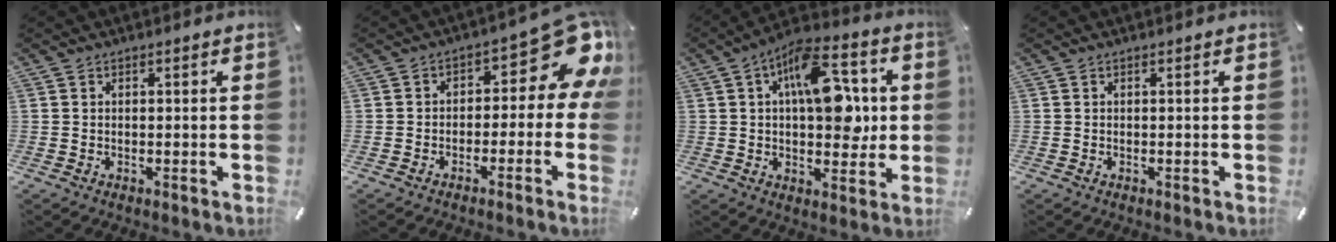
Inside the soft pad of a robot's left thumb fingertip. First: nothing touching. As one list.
[{"total": 11.4, "force": [3.7, 6.2, 8.8], "torque": [-0.100, -0.036, 0.058]}, {"total": 15.6, "force": [3.6, 8.5, 12.6], "torque": [-0.176, -0.002, 0.062]}, {"total": 0.0}]